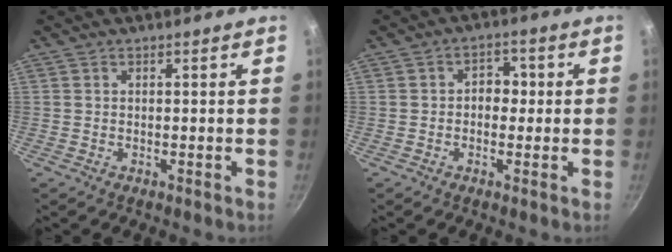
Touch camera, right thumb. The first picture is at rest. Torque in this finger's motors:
{"motor_torque": [-0.06, 0.02, 0.04, -0.02, 0.04]}